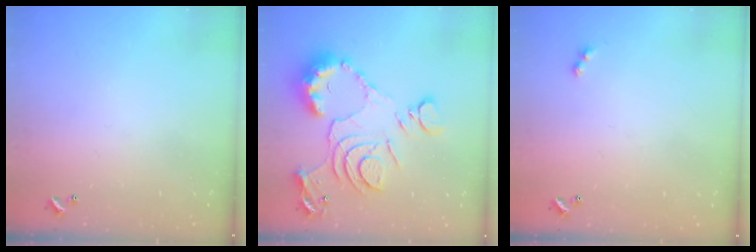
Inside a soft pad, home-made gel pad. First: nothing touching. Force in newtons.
{"total": 16.1, "press": 16.0, "slide": 1.9}
{"total": 3.1, "press": 3.0, "slide": 0.7}